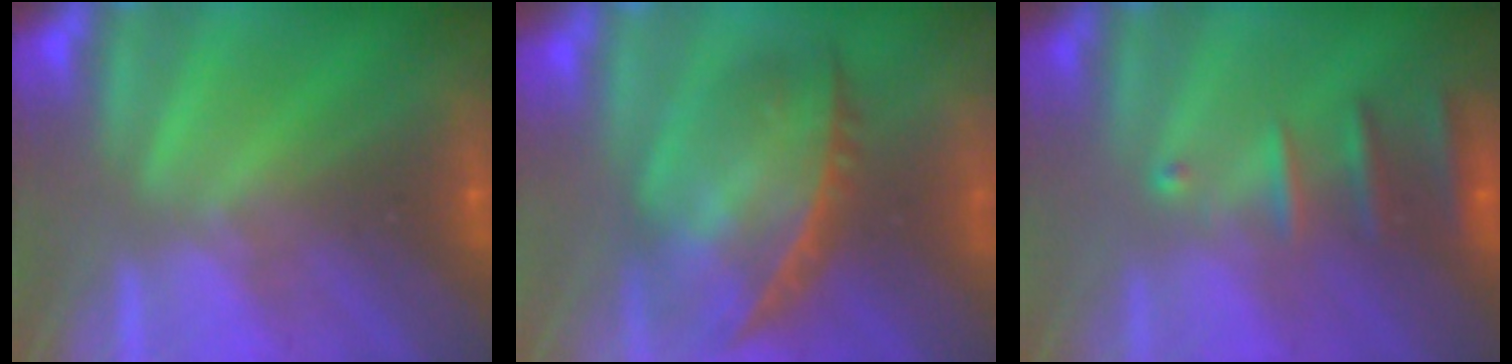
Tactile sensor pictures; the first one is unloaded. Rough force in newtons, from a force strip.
{"total": 9.1}
{"total": 2.5}